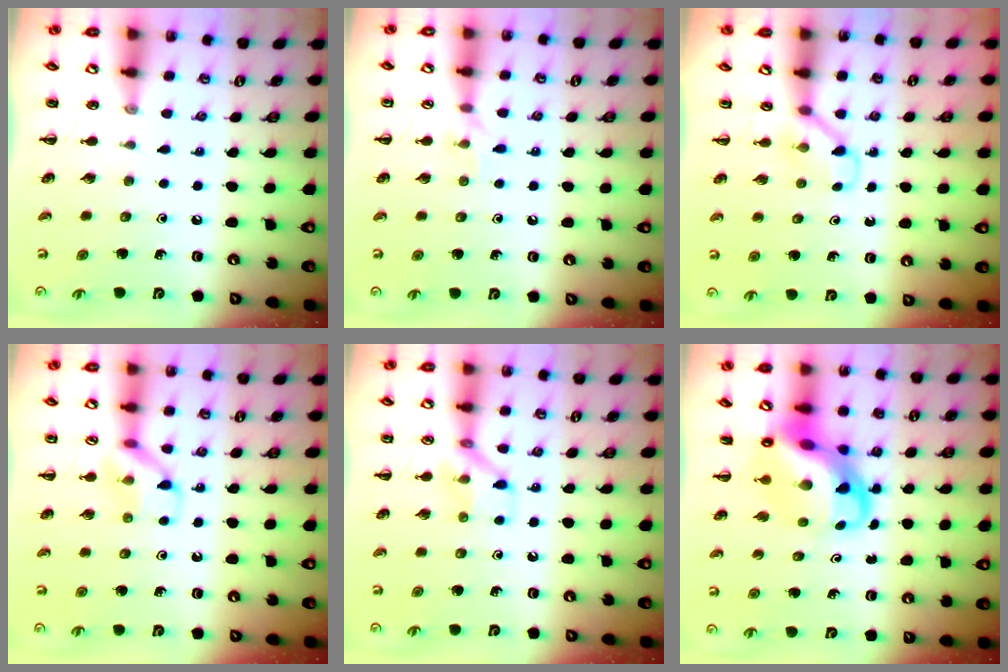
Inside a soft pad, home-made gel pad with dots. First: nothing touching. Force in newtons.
{"total": 5.1, "press": 5.0, "slide": 1.0}
{"total": 3.7, "press": 3.5, "slide": 1.2}
{"total": 9.1, "press": 9.1, "slide": 0.6}
{"total": 7.2, "press": 7.2, "slide": 0.6}
{"total": 7.6, "press": 7.3, "slide": 2.1}